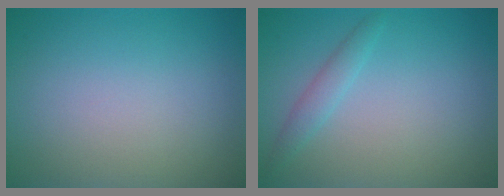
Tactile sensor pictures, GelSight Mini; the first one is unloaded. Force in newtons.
{"total": 1.5, "press": 1.5, "slide": 0.0}